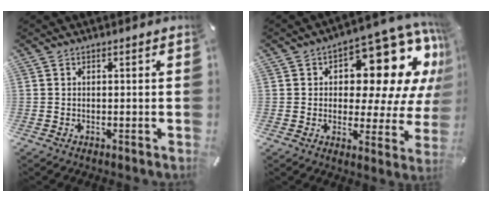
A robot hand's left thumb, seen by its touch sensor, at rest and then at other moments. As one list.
[{"total": 18.4, "force": [8.4, 9.6, 13.2], "torque": [-0.154, -0.073, 0.133]}]